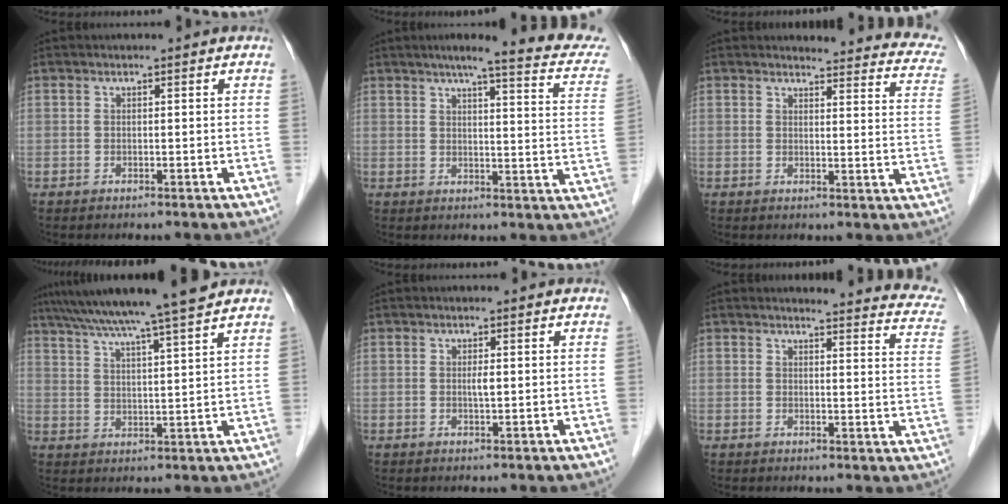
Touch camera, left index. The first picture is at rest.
{"total": 17.4, "force": [14.7, 1.2, 9.2], "torque": [-0.108, -0.026, 0.159]}
{"total": 16.7, "force": [16.0, 2.9, 3.6], "torque": [-0.009, -0.076, 0.142]}
{"total": 14.1, "force": [11.9, -1.2, 7.5], "torque": [-0.128, 0.013, 0.175]}
{"total": 1.1, "force": [-0.2, 0.1, 1.0], "torque": [-0.020, -0.005, -0.003]}
{"total": 13.7, "force": [13.2, 1.5, 3.4], "torque": [-0.010, -0.084, 0.108]}